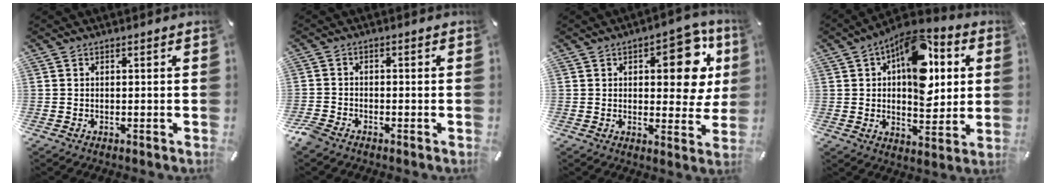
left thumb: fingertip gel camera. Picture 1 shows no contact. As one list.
[{"total": 2.6, "force": [-2.1, 1.2, 0.9], "torque": [-0.035, 0.004, -0.048]}, {"total": 14.3, "force": [5.0, 7.5, 11.1], "torque": [-0.118, -0.026, 0.076]}, {"total": 16.9, "force": [5.9, 10.0, 12.4], "torque": [-0.159, -0.024, 0.102]}]